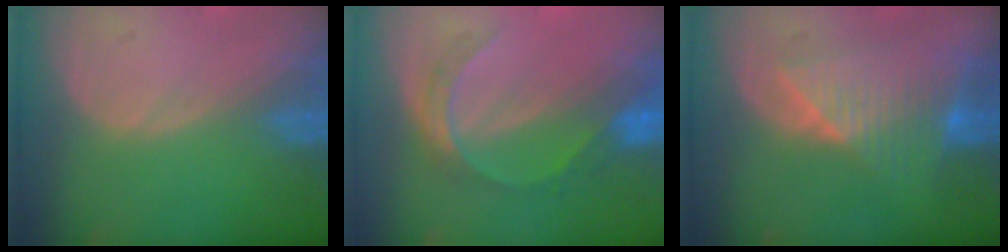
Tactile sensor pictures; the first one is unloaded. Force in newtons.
{"total": 6.1, "press": 5.3, "slide": 3.1}
{"total": 7.5, "press": 7.3, "slide": 2.0}